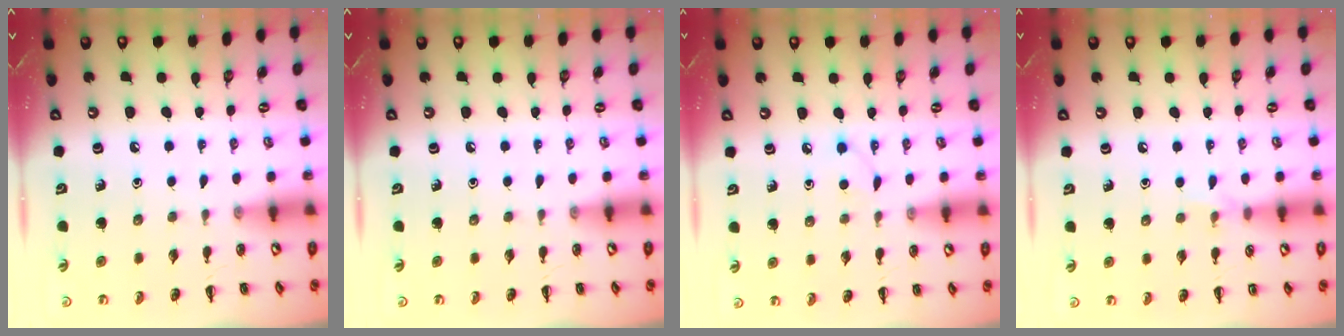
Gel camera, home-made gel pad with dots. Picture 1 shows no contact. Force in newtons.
{"total": 0.0}
{"total": 2.9, "press": 2.7, "slide": 0.9}
{"total": 4.8, "press": 4.6, "slide": 1.3}